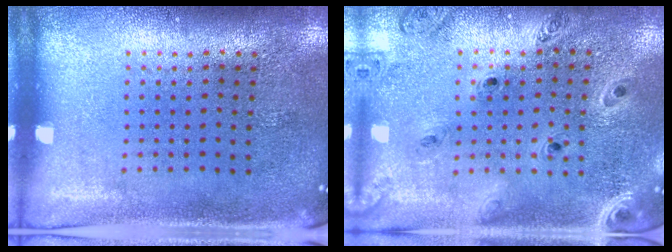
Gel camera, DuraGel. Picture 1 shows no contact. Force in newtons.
{"total": 1.3, "press": 1.3, "slide": 0.1}